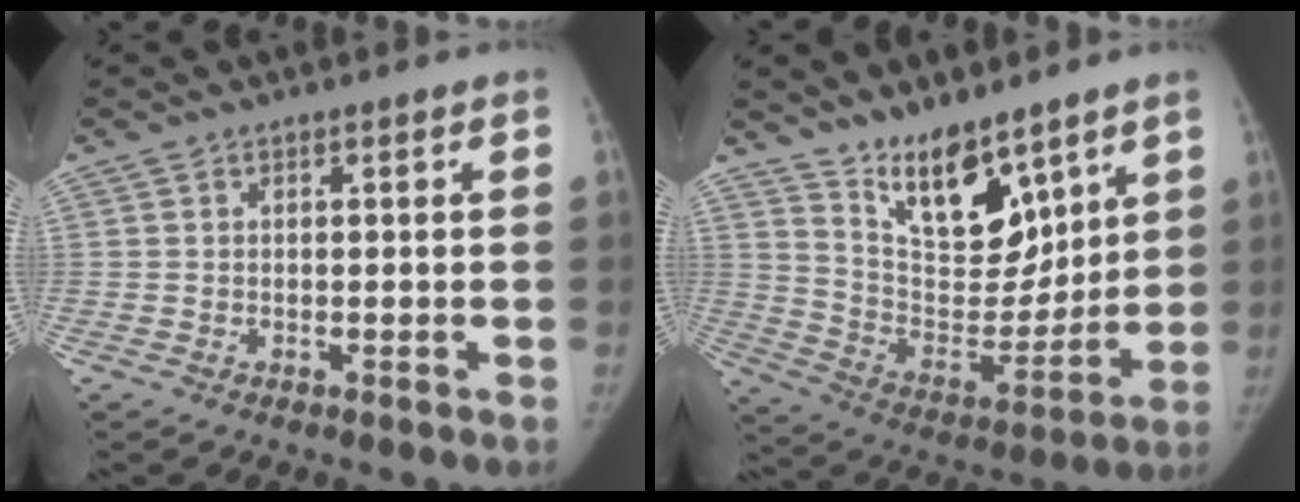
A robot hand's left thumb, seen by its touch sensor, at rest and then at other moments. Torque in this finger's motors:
{"motor_torque": [0.39, -0.19, 0.88, -0.71, 0.06]}